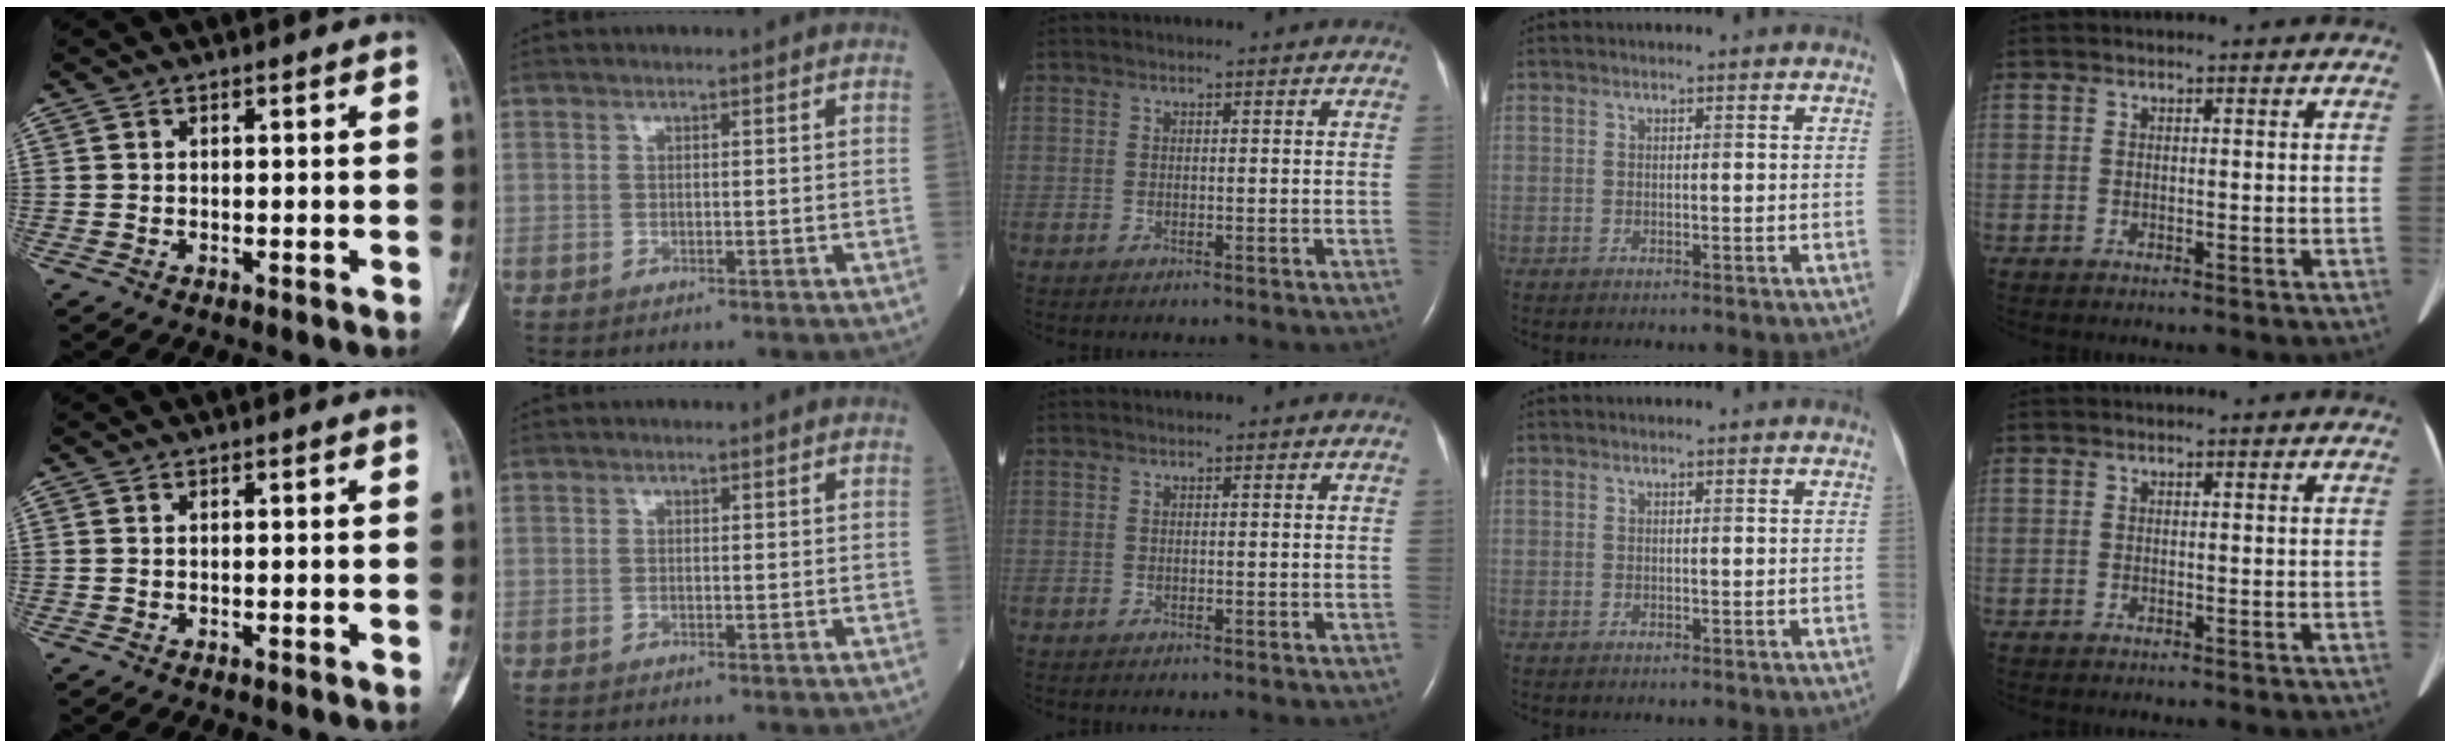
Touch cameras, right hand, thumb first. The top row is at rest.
{}